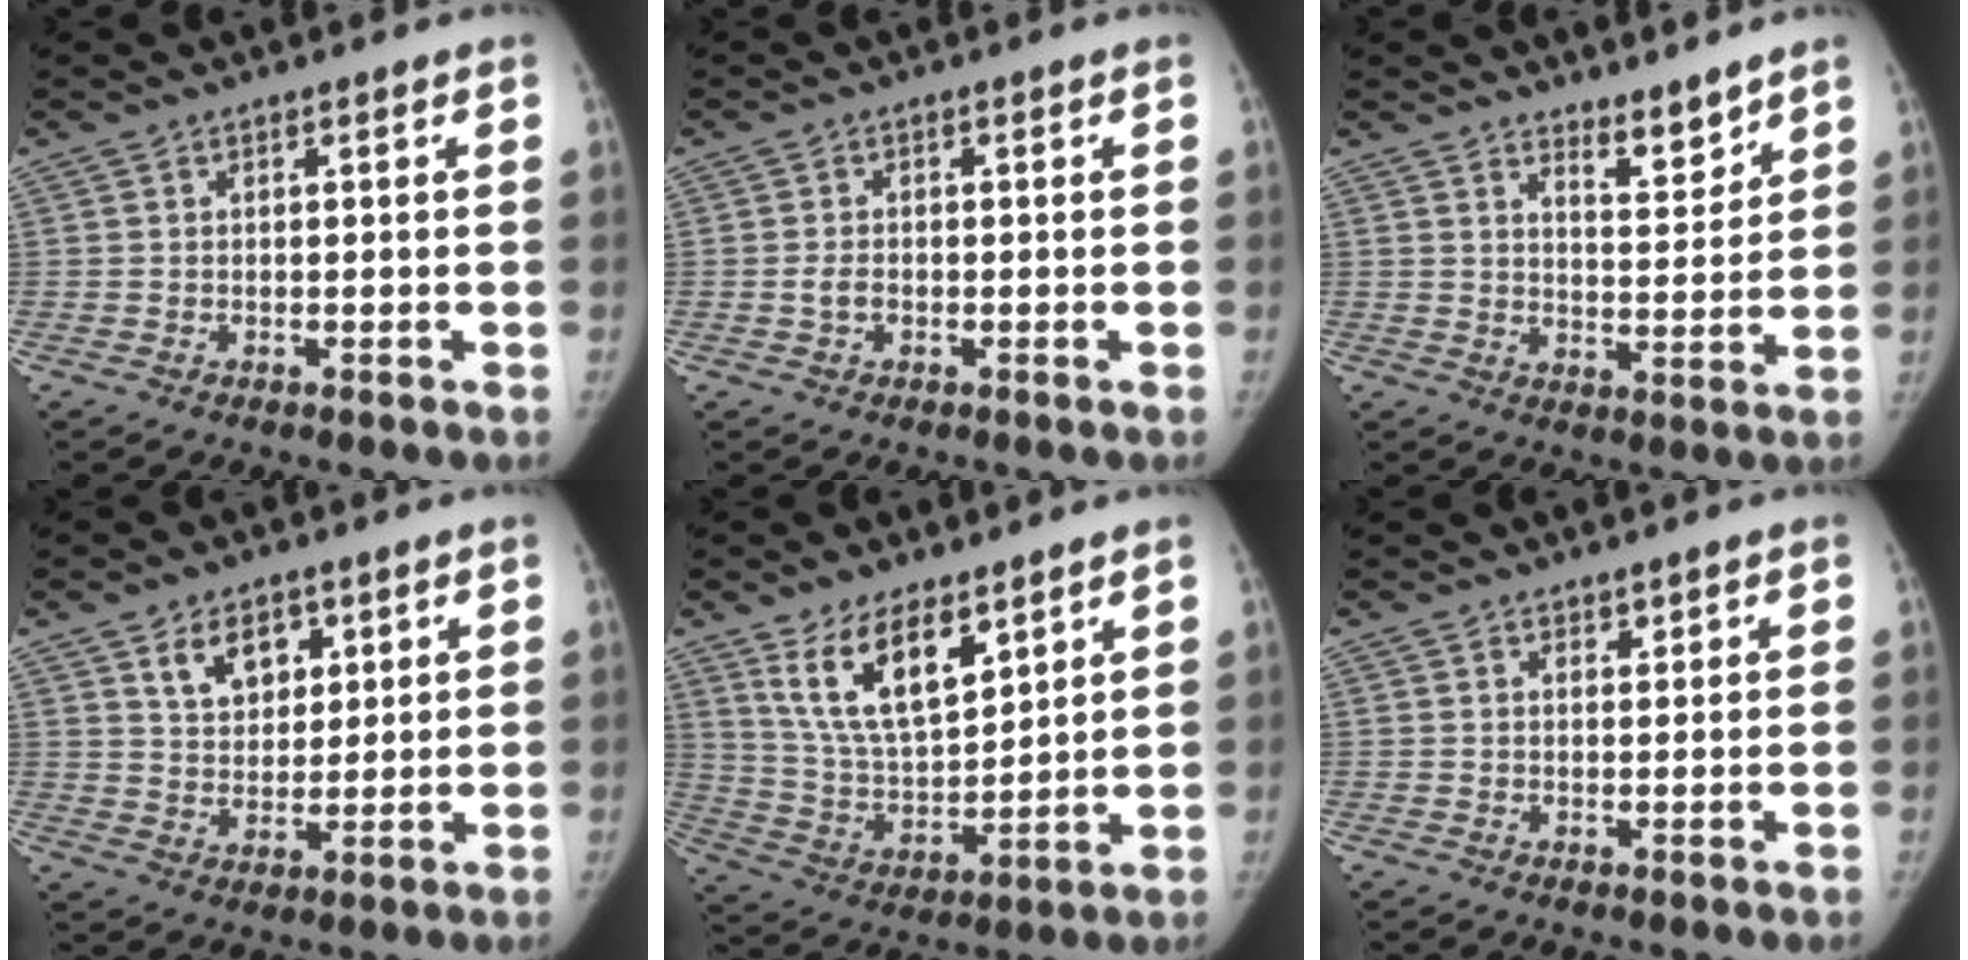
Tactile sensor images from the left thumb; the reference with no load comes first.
{"total": 1.9, "force": [-0.6, 1.3, 1.3], "torque": [-0.024, 0.005, -0.010]}
{"total": 5.2, "force": [4.6, 1.4, 2.0], "torque": [-0.017, -0.045, 0.078]}
{"total": 7.7, "force": [3.9, 5.2, 4.2], "torque": [-0.041, -0.024, 0.072]}
{"total": 13.5, "force": [8.0, 5.9, 9.1], "torque": [-0.142, -0.042, 0.162]}
{"total": 1.1, "force": [0.9, 0.6, 0.3], "torque": [0.004, -0.006, 0.013]}